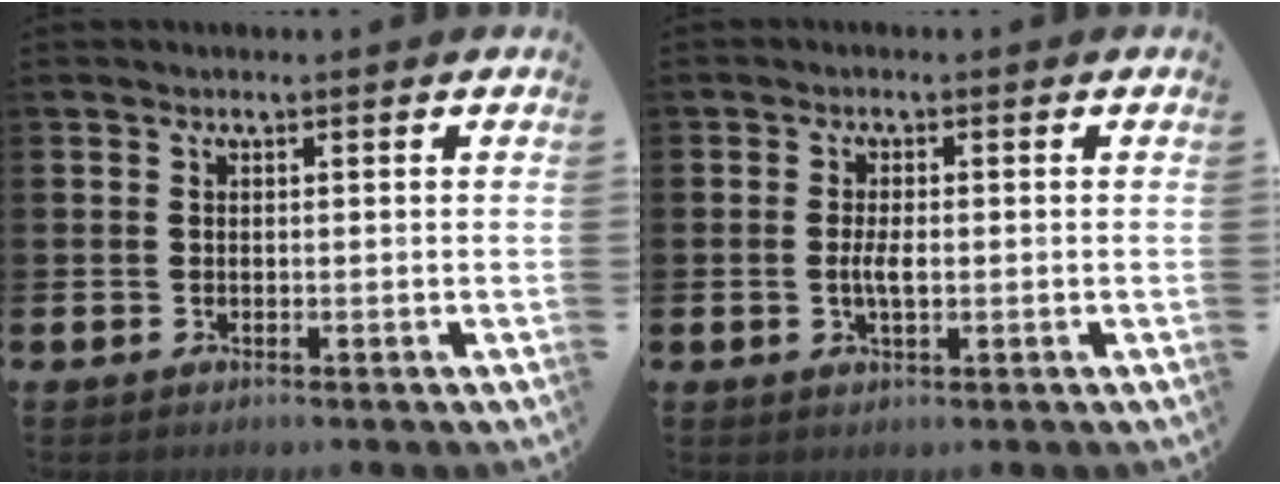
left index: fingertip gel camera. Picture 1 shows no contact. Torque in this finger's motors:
{"motor_torque": [0.61, 0.40, 0.11, 0.04]}